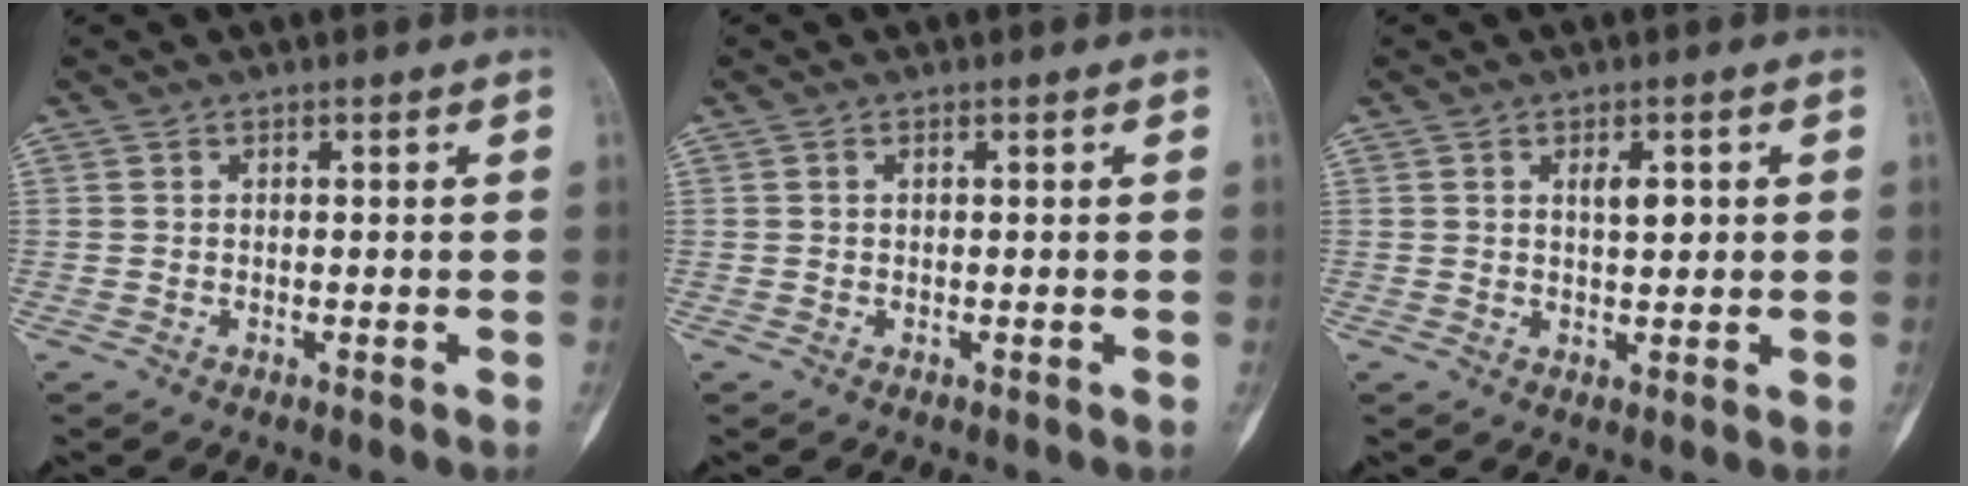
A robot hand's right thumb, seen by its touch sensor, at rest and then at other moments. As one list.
[{"total": 0.0}, {"total": 3.3, "force": [0.9, 1.5, 2.8], "torque": [-0.037, -0.004, 0.012]}]